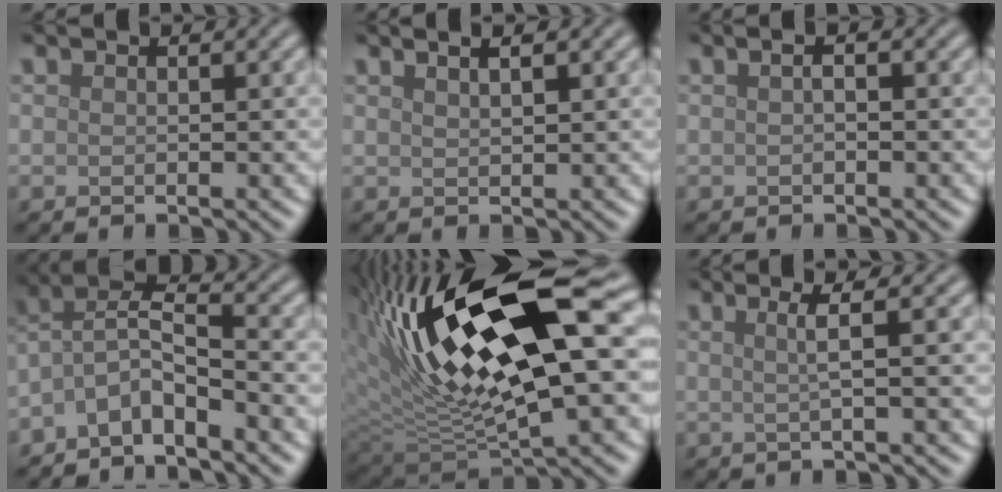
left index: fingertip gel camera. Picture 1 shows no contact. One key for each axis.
{"total": 2.8, "fx": 1.8, "fy": 1.1, "fz": 1.8, "tx": -0.008, "ty": 0.014, "tz": 0.000}
{"total": 0.9, "fx": 0.1, "fy": 0.2, "fz": 0.8, "tx": -0.014, "ty": -0.003, "tz": 0.001}
{"total": 4.4, "fx": -3.2, "fy": 1.3, "fz": 2.8, "tx": -0.051, "ty": 0.008, "tz": -0.070}
{"total": 17.1, "fx": 4.3, "fy": 6.1, "fz": 15.4, "tx": -0.269, "ty": 0.002, "tz": 0.069}
{"total": 2.4, "fx": 0.3, "fy": 0.5, "fz": 2.3, "tx": -0.039, "ty": 0.007, "tz": -0.001}